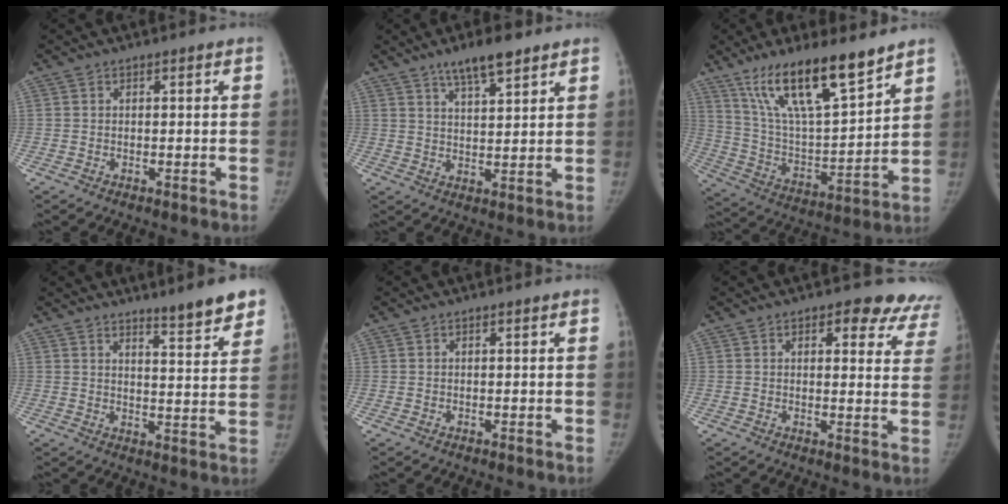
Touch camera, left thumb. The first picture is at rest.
{"total": 7.8, "force": [5.6, 2.0, 5.1], "torque": [-0.076, -0.028, 0.096]}
{"total": 19.4, "force": [13.4, 4.8, 13.1], "torque": [-0.206, -0.064, 0.251]}
{"total": 8.8, "force": [6.7, 1.2, 5.5], "torque": [-0.059, -0.047, 0.097]}
{"total": 0.0}
{"total": 11.6, "force": [7.9, 5.4, 6.5], "torque": [-0.022, -0.028, 0.073]}